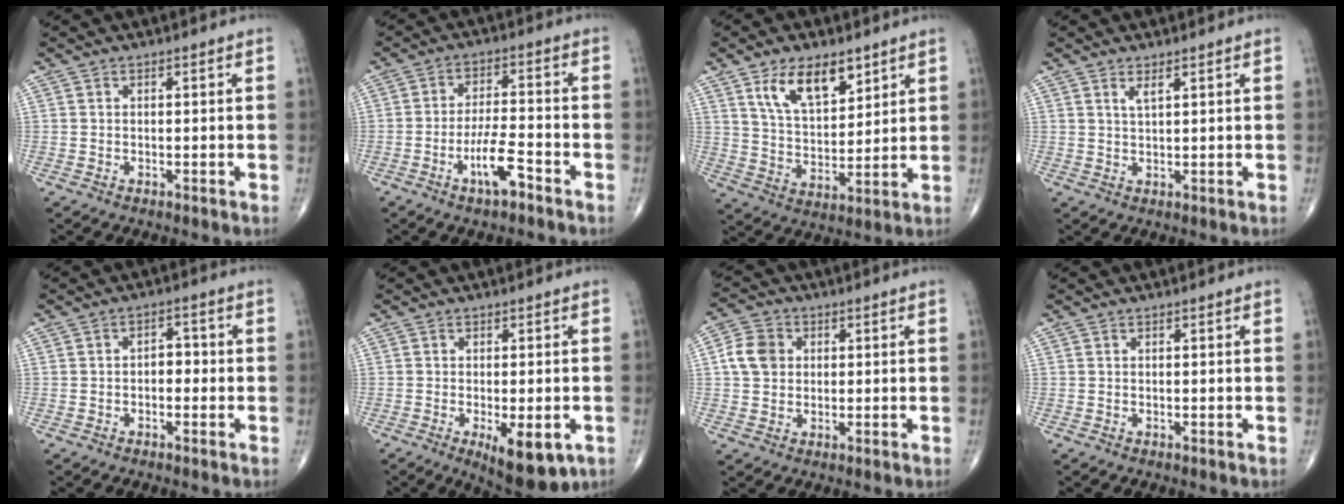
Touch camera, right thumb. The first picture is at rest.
{"total": 7.3, "force": [-4.0, 1.9, 5.8], "torque": [-0.108, 0.026, -0.070]}
{"total": 11.7, "force": [6.7, 5.8, 7.7], "torque": [-0.112, -0.037, 0.129]}
{"total": 1.8, "force": [1.1, 0.3, 1.3], "torque": [-0.026, -0.008, 0.024]}
{"total": 3.1, "force": [-0.5, 2.0, 2.3], "torque": [-0.018, 0.014, -0.015]}
{"total": 9.7, "force": [-3.5, 3.7, 8.2], "torque": [-0.105, -0.014, -0.043]}
{"total": 6.3, "force": [1.0, 5.3, 3.3], "torque": [-0.053, 0.007, 0.011]}
{"total": 0.0}